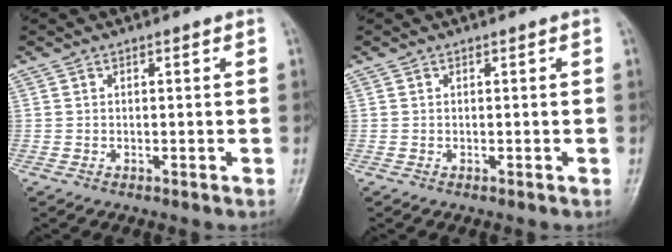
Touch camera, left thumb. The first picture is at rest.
{"total": 0.0}